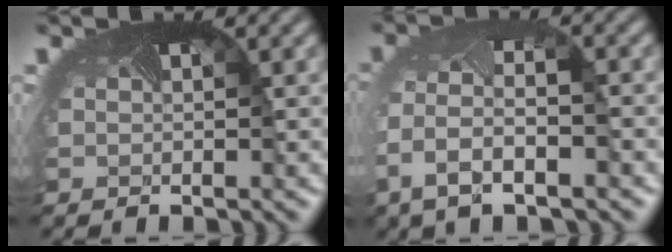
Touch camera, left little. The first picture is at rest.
{"total": 5.3, "force": [-2.5, 2.5, 4.0], "torque": [-0.116, -0.017, -0.044]}